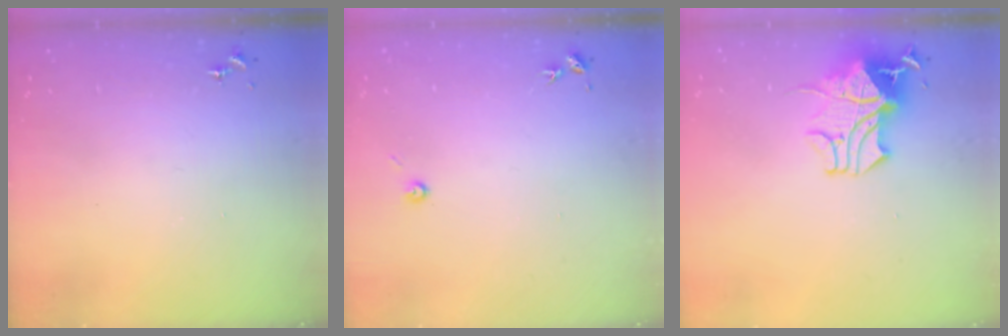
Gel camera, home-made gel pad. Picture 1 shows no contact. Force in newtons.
{"total": 3.0, "press": 3.0, "slide": 0.3}
{"total": 18.0, "press": 18.0, "slide": 0.2}